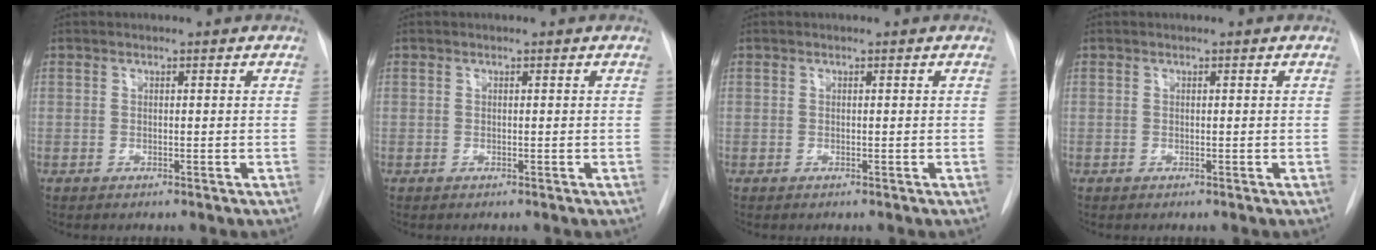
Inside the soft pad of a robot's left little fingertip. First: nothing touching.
{"total": 0.0}
{"total": 0.0}
{"total": 0.0}